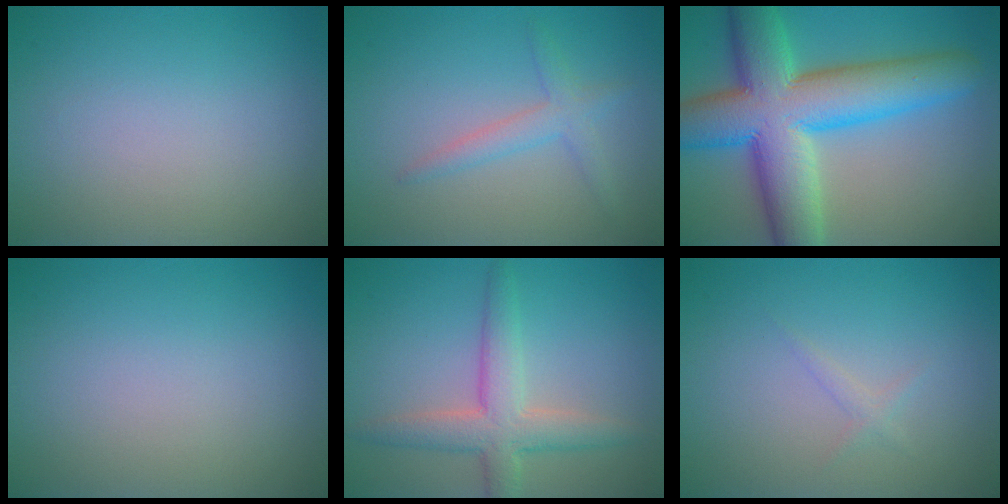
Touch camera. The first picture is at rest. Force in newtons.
{"total": 2.1, "press": 2.1, "slide": 0.1}
{"total": 13.0, "press": 12.9, "slide": 0.6}
{"total": 0.0}
{"total": 4.4, "press": 4.4, "slide": 0.1}
{"total": 0.8, "press": 0.8, "slide": 0.0}